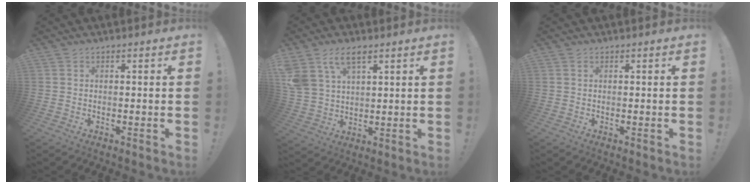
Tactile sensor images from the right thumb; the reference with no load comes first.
{"total": 9.4, "force": [5.5, 5.1, 5.6], "torque": [-0.111, -0.016, 0.108]}
{"total": 0.5, "force": [0.3, 0.3, 0.3], "torque": [-0.008, 0.001, 0.006]}